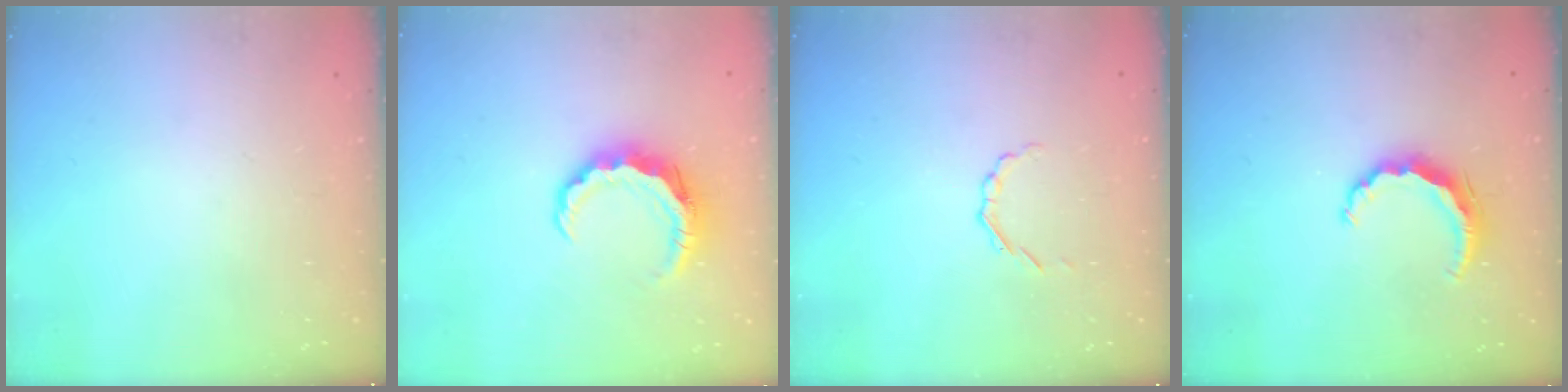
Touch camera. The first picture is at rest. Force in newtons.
{"total": 8.0, "press": 7.9, "slide": 1.1}
{"total": 1.7, "press": 1.6, "slide": 0.6}
{"total": 7.2, "press": 7.1, "slide": 0.9}